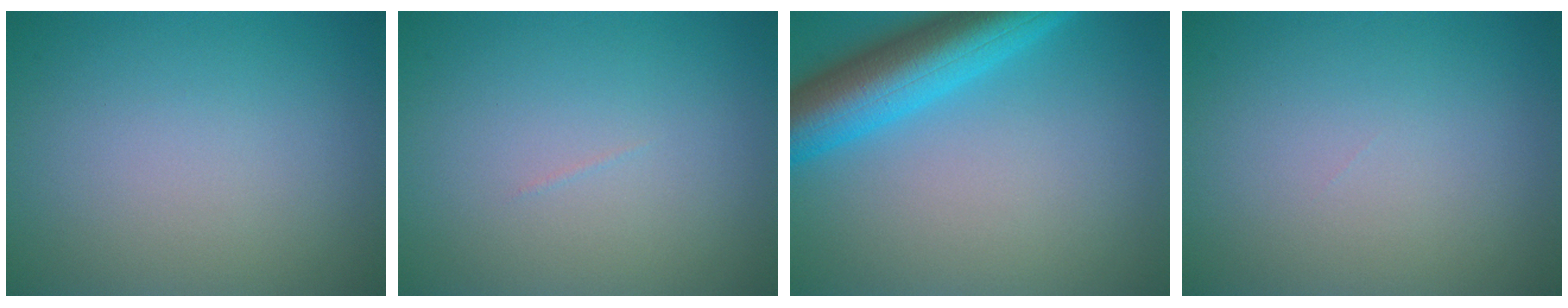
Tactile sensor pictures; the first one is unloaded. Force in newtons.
{"total": 0.0}
{"total": 8.5, "press": 8.5, "slide": 0.6}
{"total": 0.0}